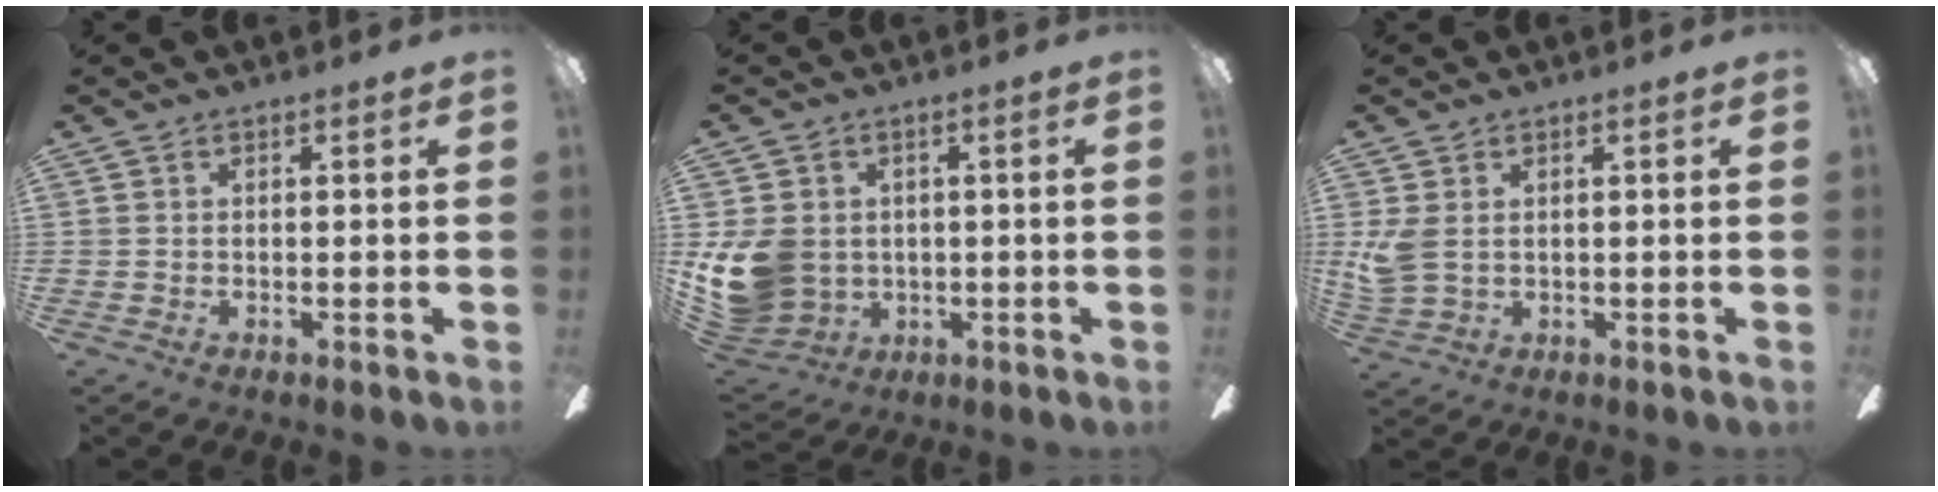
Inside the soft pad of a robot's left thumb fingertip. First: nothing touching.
{"total": 12.1, "force": [-0.2, 10.4, 6.2], "torque": [-0.152, 0.005, 0.001]}
{"total": 5.0, "force": [1.0, 3.4, 3.6], "torque": [-0.089, 0.000, 0.017]}